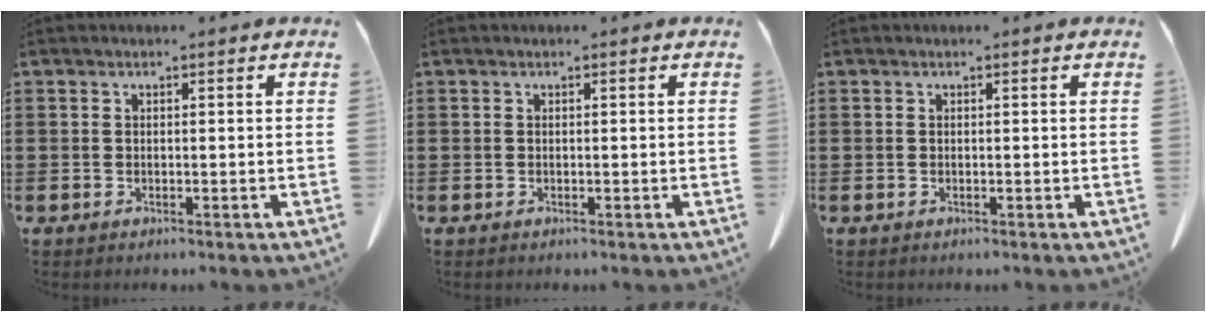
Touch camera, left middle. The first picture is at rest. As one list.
[{"total": 0.0}, {"total": 0.0}]